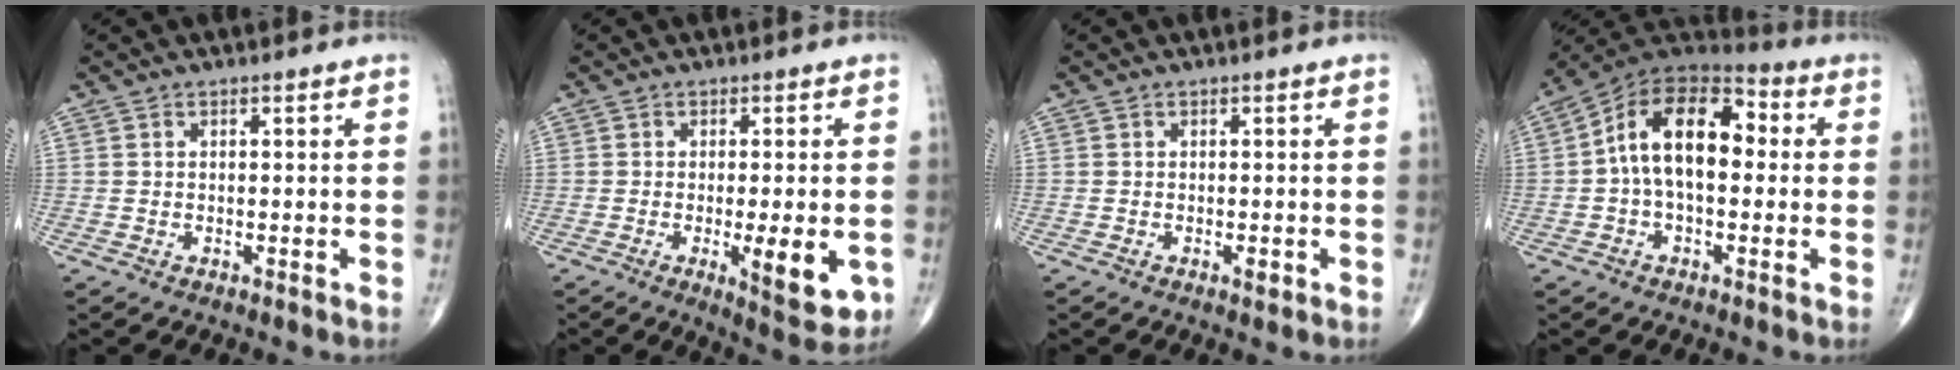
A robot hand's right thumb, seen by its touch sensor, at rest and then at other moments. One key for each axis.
{"total": 9.0, "fx": -2.2, "fy": 2.6, "fz": 8.4, "tx": -0.107, "ty": -0.018, "tz": -0.027}
{"total": 1.0, "fx": -0.4, "fy": 0.5, "fz": 0.8, "tx": -0.012, "ty": -0.002, "tz": -0.007}
{"total": 15.4, "fx": 1.0, "fy": 9.0, "fz": 12.4, "tx": -0.186, "ty": 0.047, "tz": 0.002}